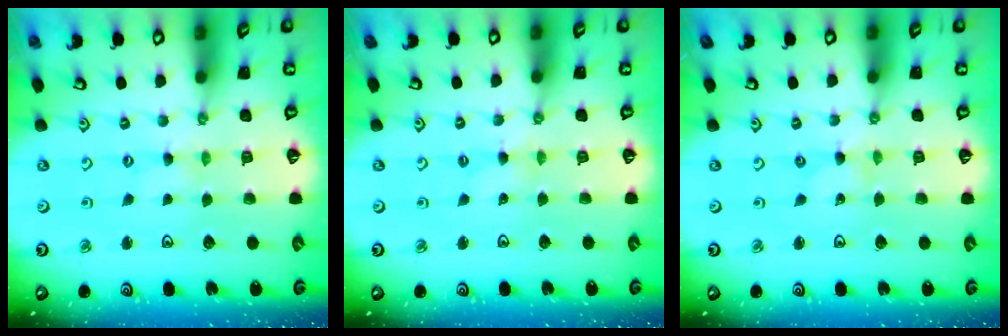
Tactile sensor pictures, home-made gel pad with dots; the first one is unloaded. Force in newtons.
{"total": 2.0, "press": 1.9, "slide": 0.3}
{"total": 0.0}